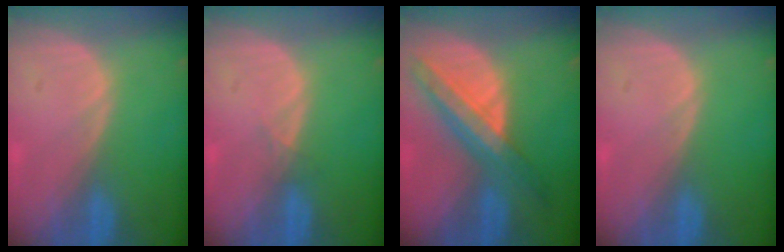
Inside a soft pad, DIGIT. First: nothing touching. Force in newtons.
{"total": 0.7, "press": 0.7, "slide": 0.2}
{"total": 8.8, "press": 7.6, "slide": 4.4}
{"total": 0.0}